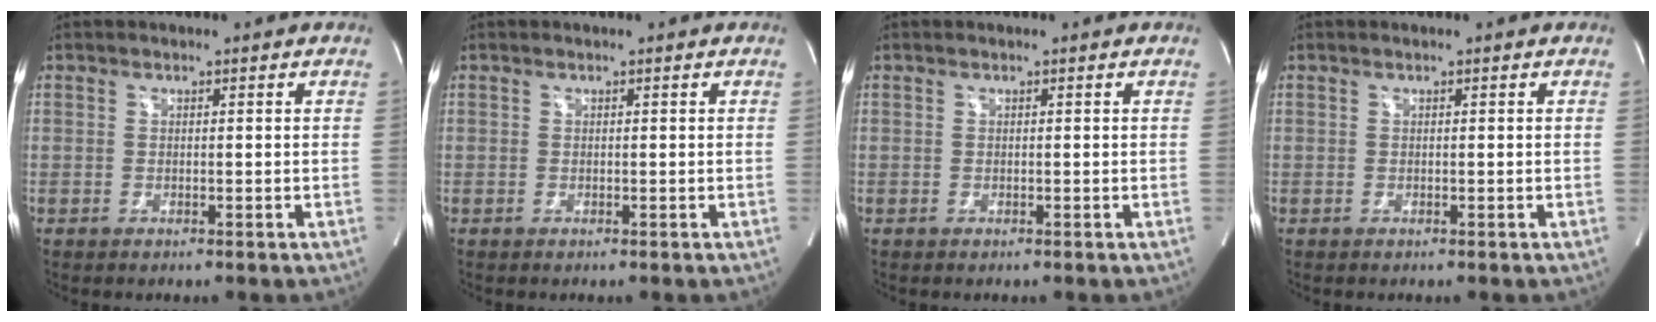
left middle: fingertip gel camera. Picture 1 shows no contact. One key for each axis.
{"total": 0.0}
{"total": 0.0}
{"total": 0.0}